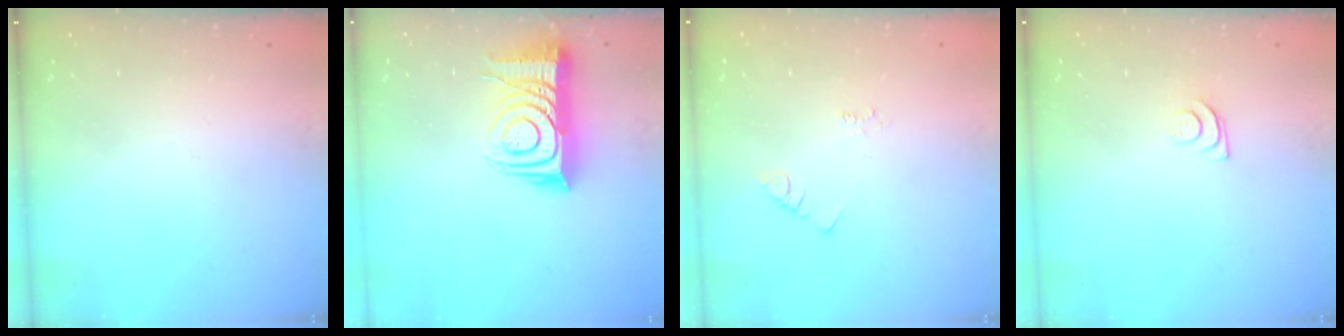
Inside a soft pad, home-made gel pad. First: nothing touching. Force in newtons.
{"total": 12.9, "press": 12.8, "slide": 1.1}
{"total": 2.2, "press": 2.1, "slide": 0.4}
{"total": 4.2, "press": 4.2, "slide": 0.5}